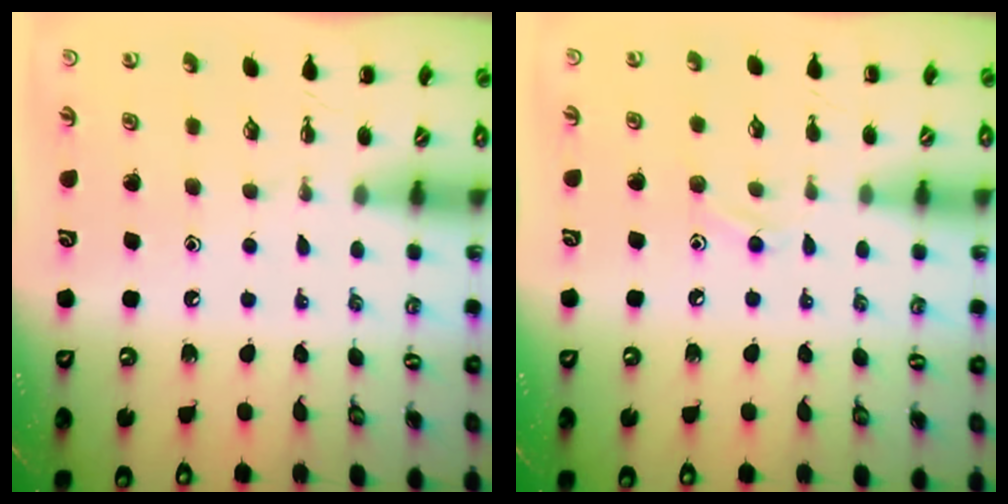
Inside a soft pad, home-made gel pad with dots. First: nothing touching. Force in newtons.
{"total": 6.7, "press": 6.2, "slide": 2.4}